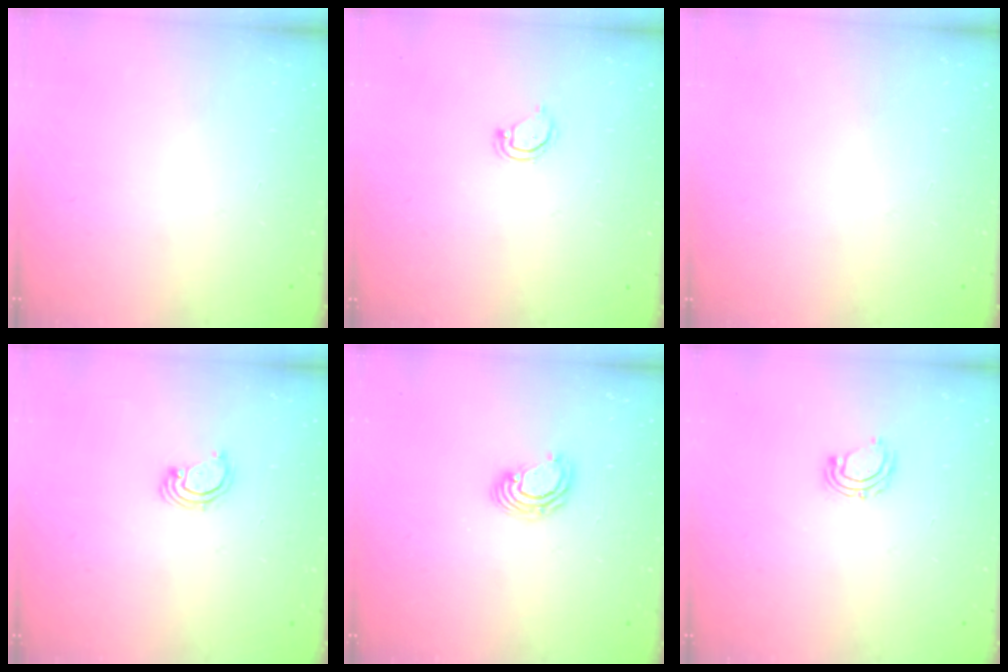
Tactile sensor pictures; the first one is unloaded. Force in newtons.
{"total": 3.1, "press": 3.1, "slide": 0.4}
{"total": 0.0}
{"total": 2.5, "press": 2.5, "slide": 0.2}
{"total": 4.9, "press": 4.8, "slide": 0.2}
{"total": 6.3, "press": 6.2, "slide": 1.3}